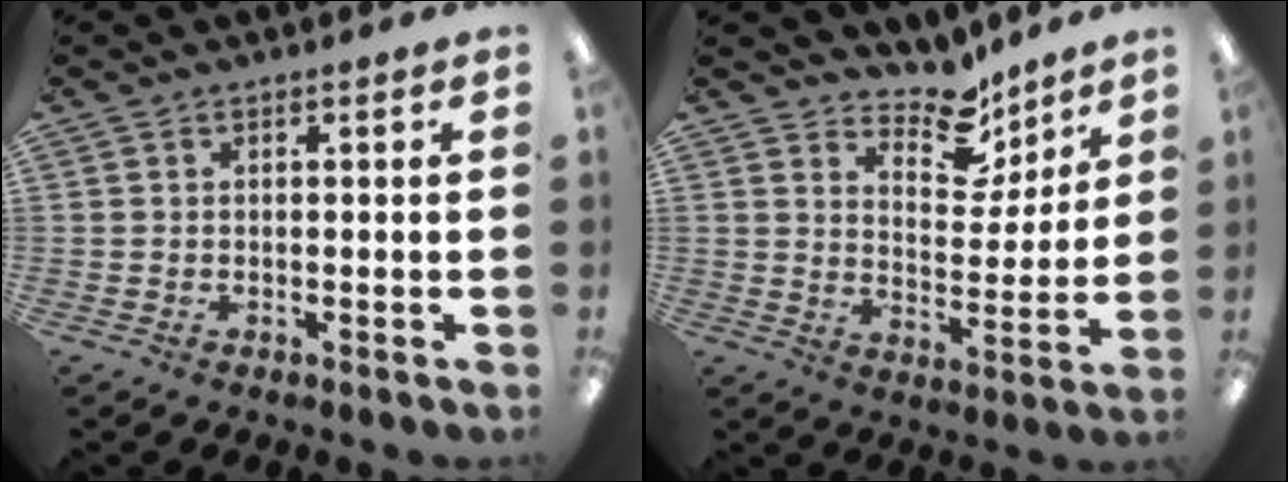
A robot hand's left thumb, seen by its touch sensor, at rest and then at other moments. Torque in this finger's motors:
{"motor_torque": [0.36, 0.21, -0.07, -0.09, 0.05]}